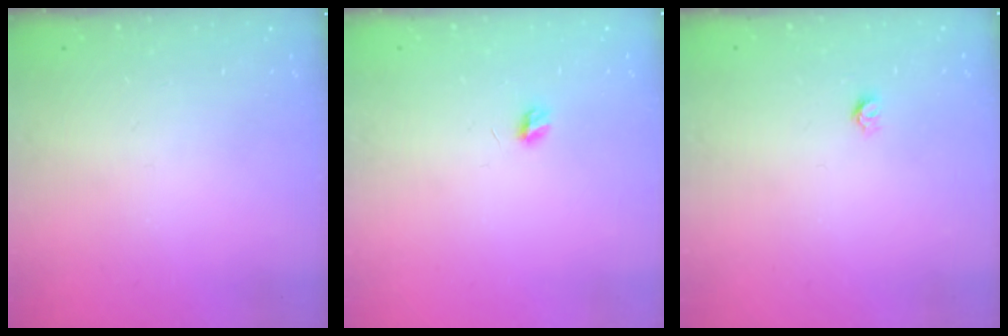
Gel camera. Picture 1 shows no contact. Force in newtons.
{"total": 3.9, "press": 3.9, "slide": 0.3}
{"total": 3.6, "press": 3.6, "slide": 0.3}